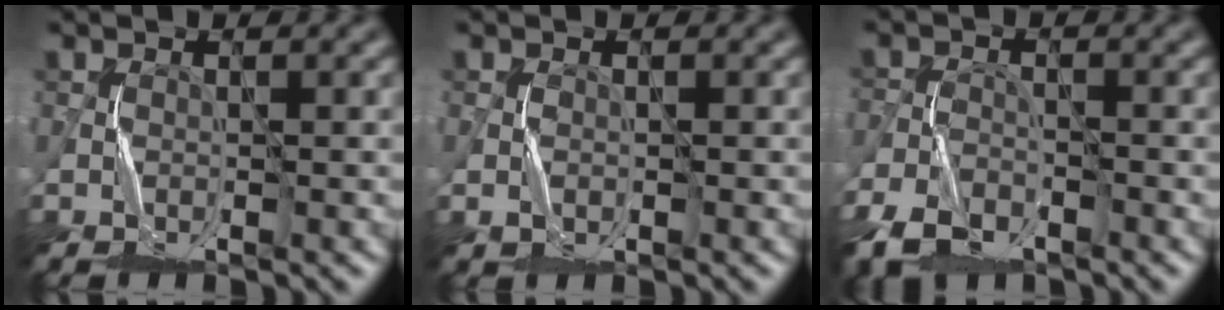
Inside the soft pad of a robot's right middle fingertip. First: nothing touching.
{"total": 1.0, "force": [-0.4, 0.7, 0.6], "torque": [-0.013, 0.001, -0.008]}
{"total": 5.2, "force": [-3.8, 2.5, 2.5], "torque": [-0.055, -0.008, -0.083]}